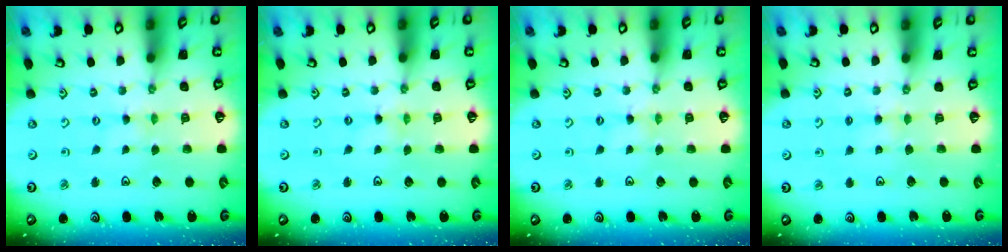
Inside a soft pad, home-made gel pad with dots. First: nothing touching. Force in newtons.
{"total": 0.0}
{"total": 1.3, "press": 1.3, "slide": 0.3}
{"total": 3.6, "press": 3.6, "slide": 0.5}